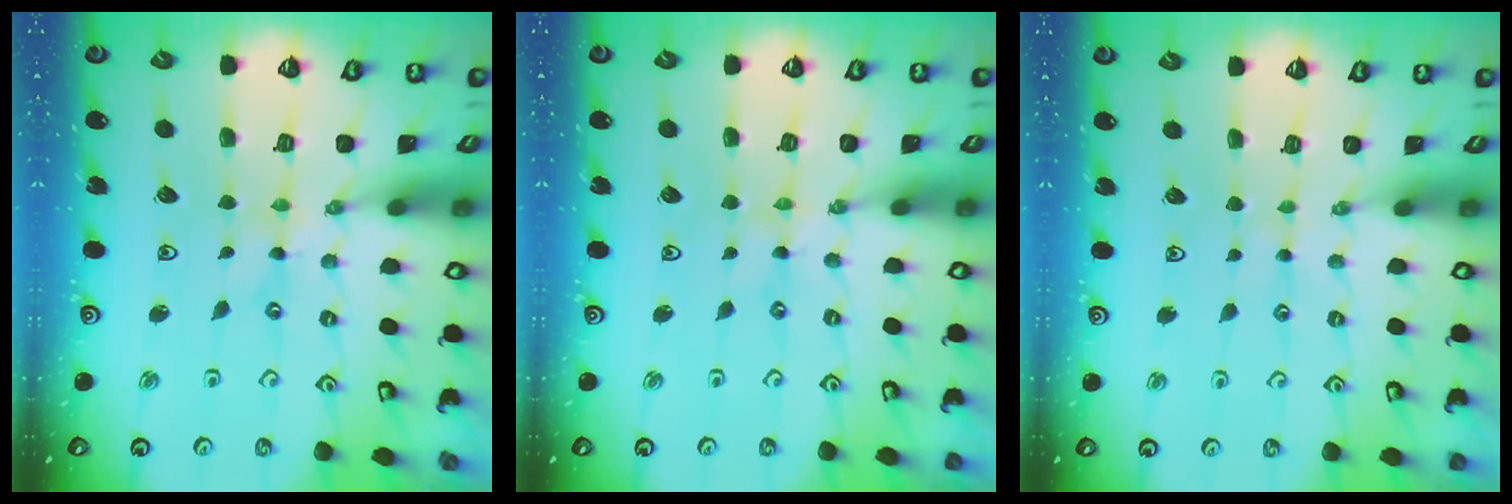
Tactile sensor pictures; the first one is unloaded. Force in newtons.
{"total": 0.0}
{"total": 2.1, "press": 2.1, "slide": 0.3}